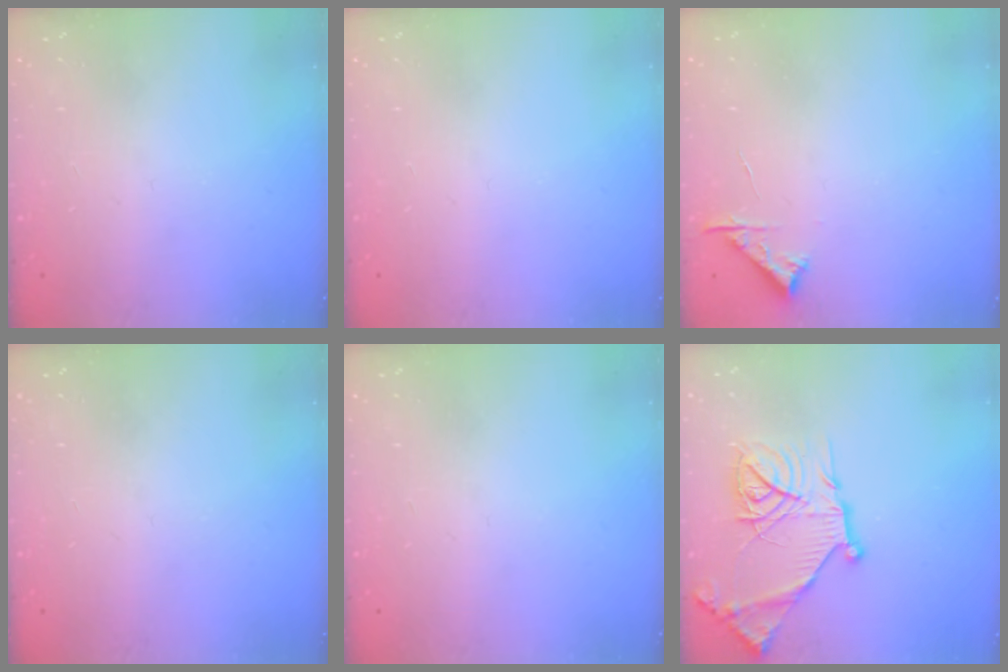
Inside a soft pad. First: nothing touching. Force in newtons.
{"total": 0.0}
{"total": 4.7, "press": 4.6, "slide": 0.6}
{"total": 0.0}
{"total": 0.0}
{"total": 20.2, "press": 20.1, "slide": 1.9}